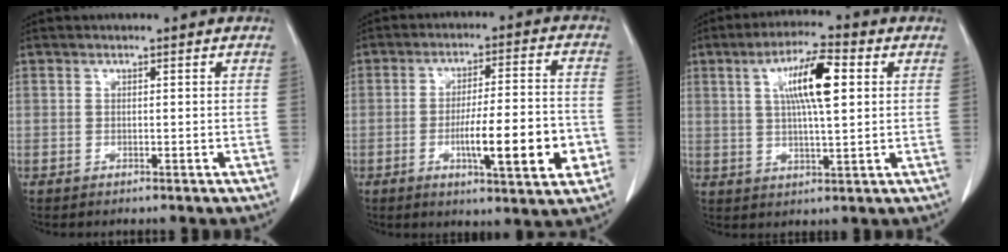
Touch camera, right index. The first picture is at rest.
{"total": 12.9, "force": [-3.8, 1.7, 12.2], "torque": [-0.188, -0.001, -0.056]}
{"total": 9.7, "force": [2.7, 1.6, 9.2], "torque": [-0.167, 0.014, 0.046]}